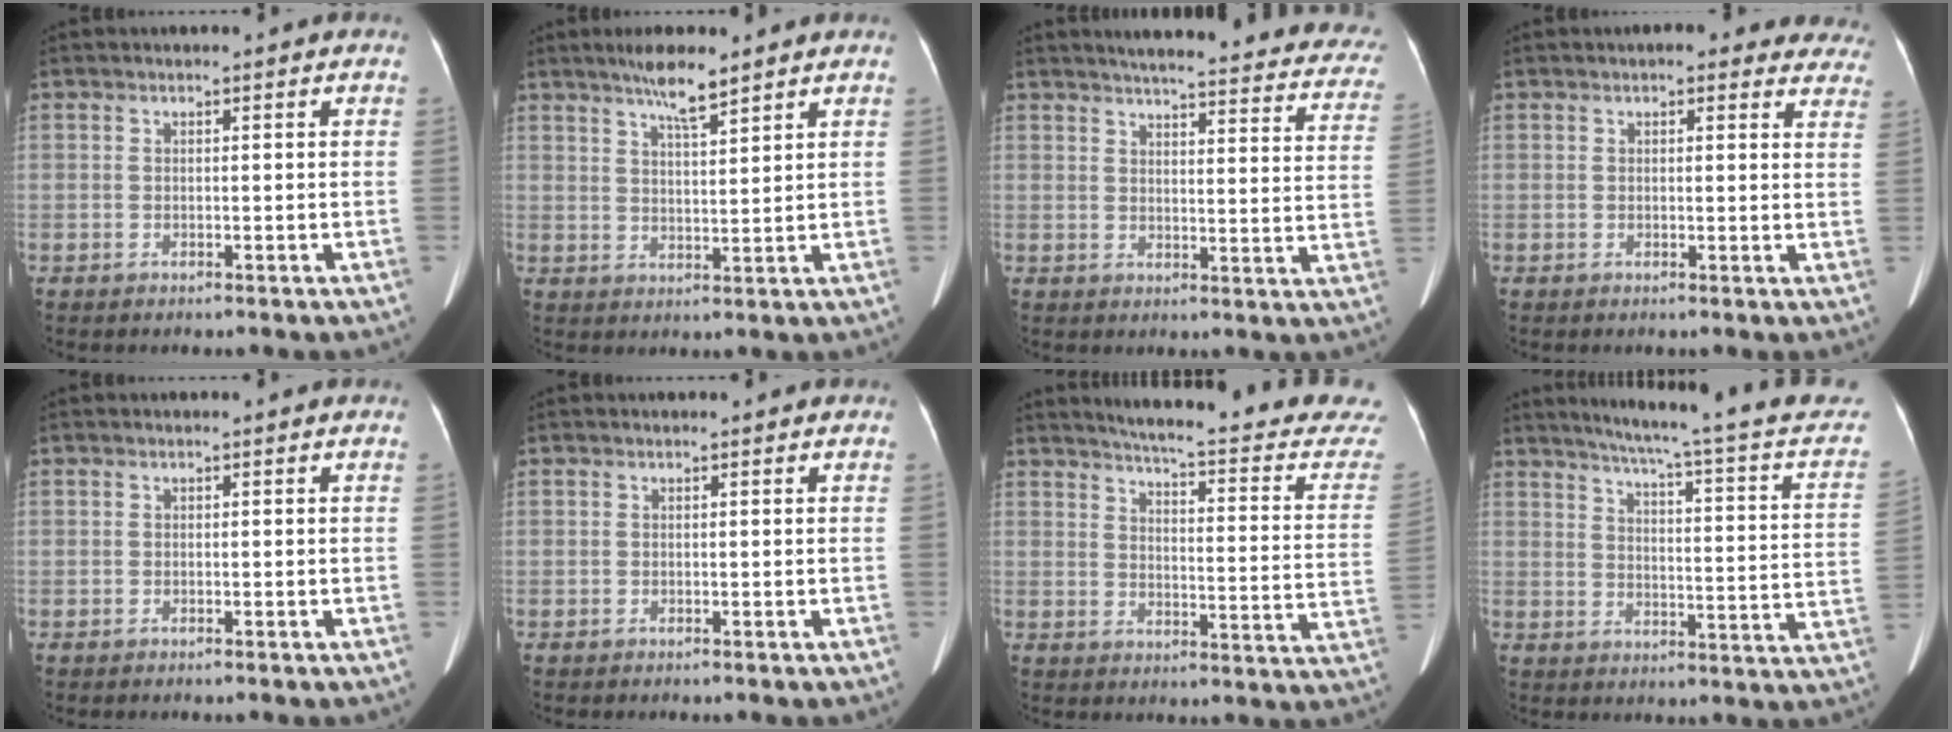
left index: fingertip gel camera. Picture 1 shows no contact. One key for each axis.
{"total": 5.5, "fx": 4.2, "fy": 0.4, "fz": 3.6, "tx": -0.067, "ty": 0.001, "tz": 0.073}
{"total": 27.2, "fx": 24.5, "fy": 4.2, "fz": 11.1, "tx": -0.136, "ty": -0.057, "tz": 0.266}
{"total": 11.6, "fx": 10.2, "fy": 3.5, "fz": 4.3, "tx": -0.008, "ty": -0.001, "tz": 0.090}
{"total": 0.0}
{"total": 0.0}
{"total": 22.4, "fx": 20.9, "fy": 0.7, "fz": 8.1, "tx": -0.112, "ty": -0.102, "tz": 0.236}
{"total": 21.6, "fx": 18.0, "fy": 0.4, "fz": 11.8, "tx": -0.164, "ty": -0.045, "tz": 0.207}